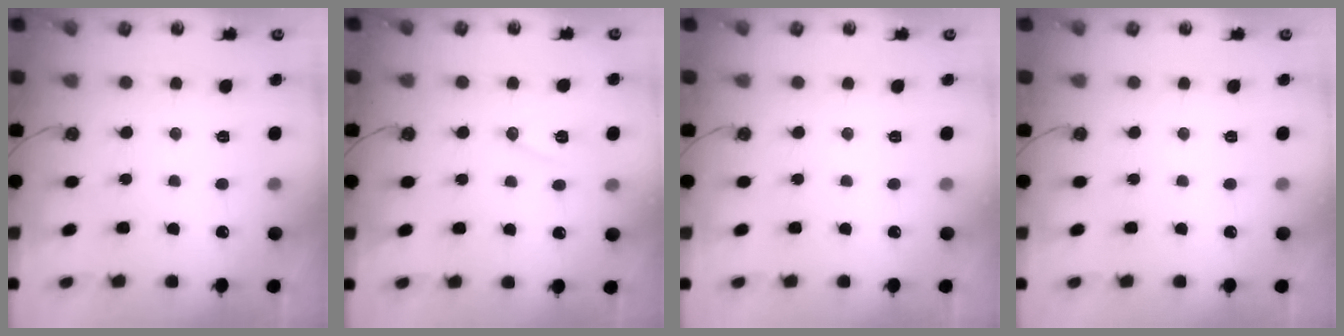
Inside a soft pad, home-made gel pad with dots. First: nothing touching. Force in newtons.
{"total": 9.2, "press": 8.5, "slide": 3.6}
{"total": 0.0}
{"total": 0.0}